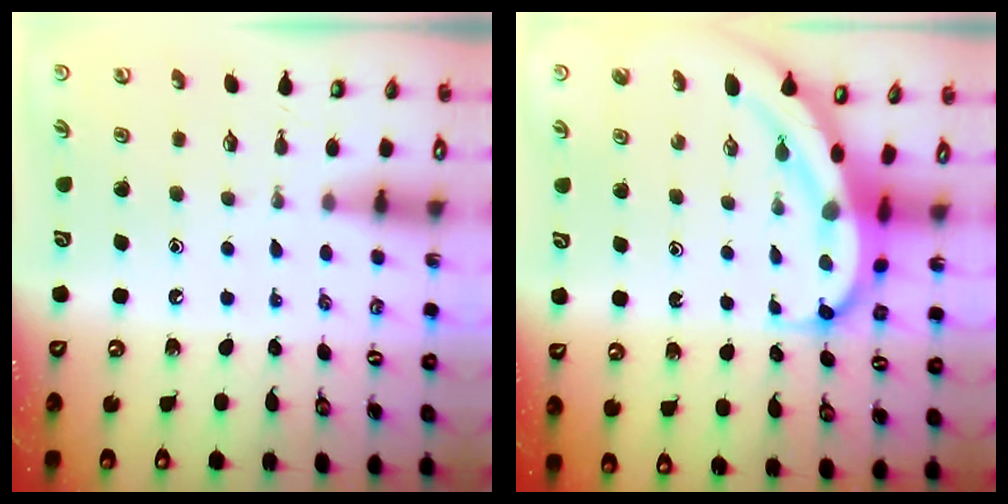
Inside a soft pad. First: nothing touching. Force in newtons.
{"total": 8.9, "press": 8.8, "slide": 0.9}